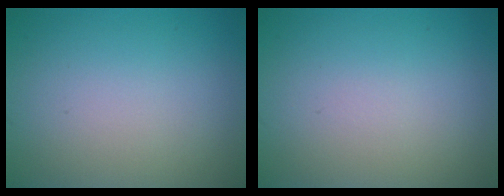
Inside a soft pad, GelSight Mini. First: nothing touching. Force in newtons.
{"total": 0.0}